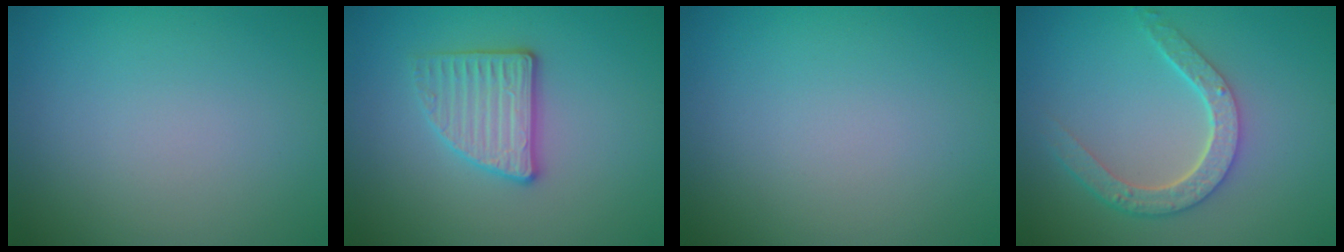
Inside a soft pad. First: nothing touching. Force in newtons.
{"total": 3.1, "press": 2.9, "slide": 1.1}
{"total": 0.0}
{"total": 4.1, "press": 3.3, "slide": 2.4}